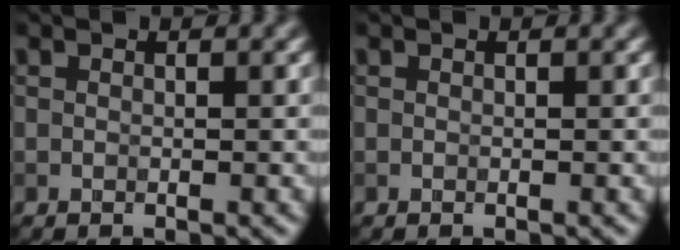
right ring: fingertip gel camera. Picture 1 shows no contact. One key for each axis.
{"total": 0.0}